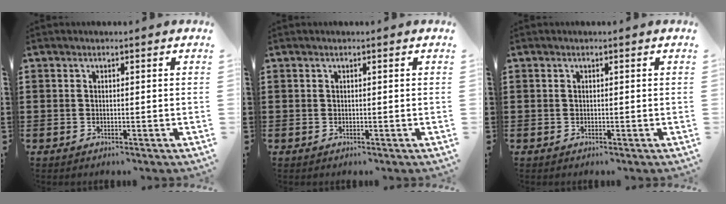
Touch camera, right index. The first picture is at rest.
{"total": 0.0}
{"total": 0.0}